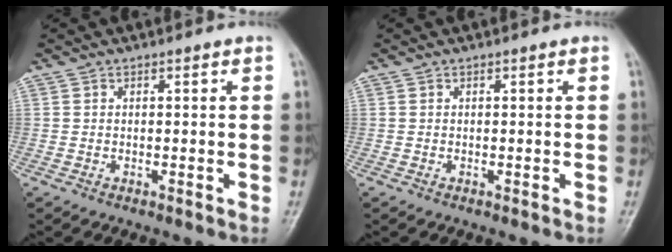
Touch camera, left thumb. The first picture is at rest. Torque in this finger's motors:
{"motor_torque": [0.00, -0.01, 0.00, -0.01, 0.00]}